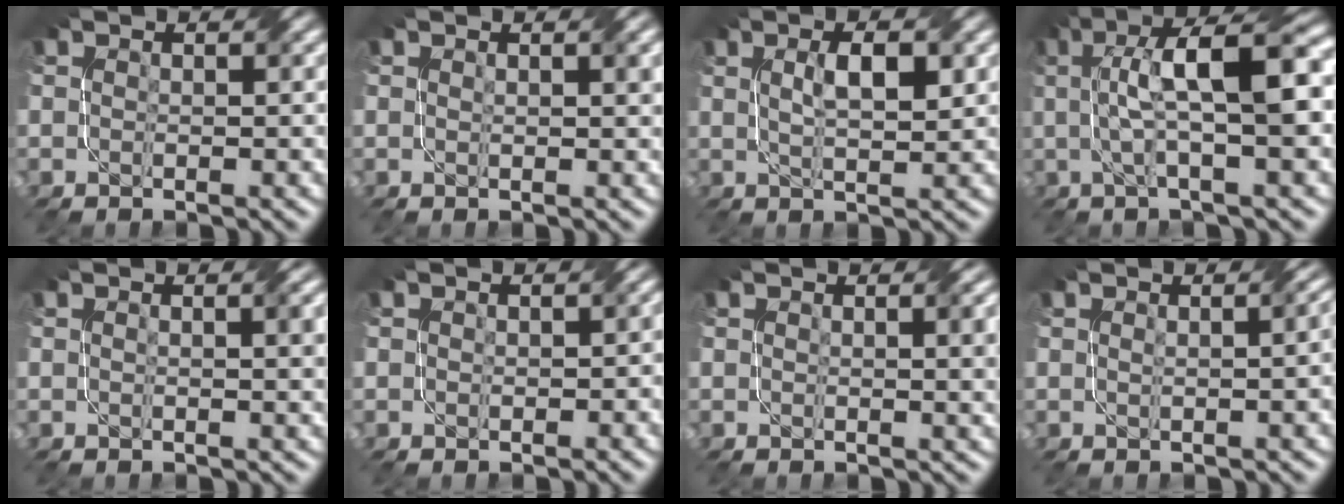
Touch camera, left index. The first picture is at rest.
{"total": 1.0, "force": [0.5, 0.2, 0.9], "torque": [-0.012, 0.000, 0.009]}
{"total": 3.6, "force": [0.9, 0.9, 3.3], "torque": [-0.065, 0.004, 0.018]}
{"total": 8.7, "force": [1.1, 2.1, 8.4], "torque": [-0.138, 0.019, 0.015]}
{"total": 2.5, "force": [0.5, 0.7, 2.3], "torque": [-0.025, 0.006, 0.007]}
{"total": 1.1, "force": [0.1, 0.8, 0.8], "torque": [-0.011, 0.001, 0.003]}
{"total": 3.5, "force": [0.8, 1.1, 3.2], "torque": [-0.029, 0.008, 0.012]}
{"total": 4.4, "force": [0.7, 2.0, 3.9], "torque": [-0.015, 0.022, 0.000]}